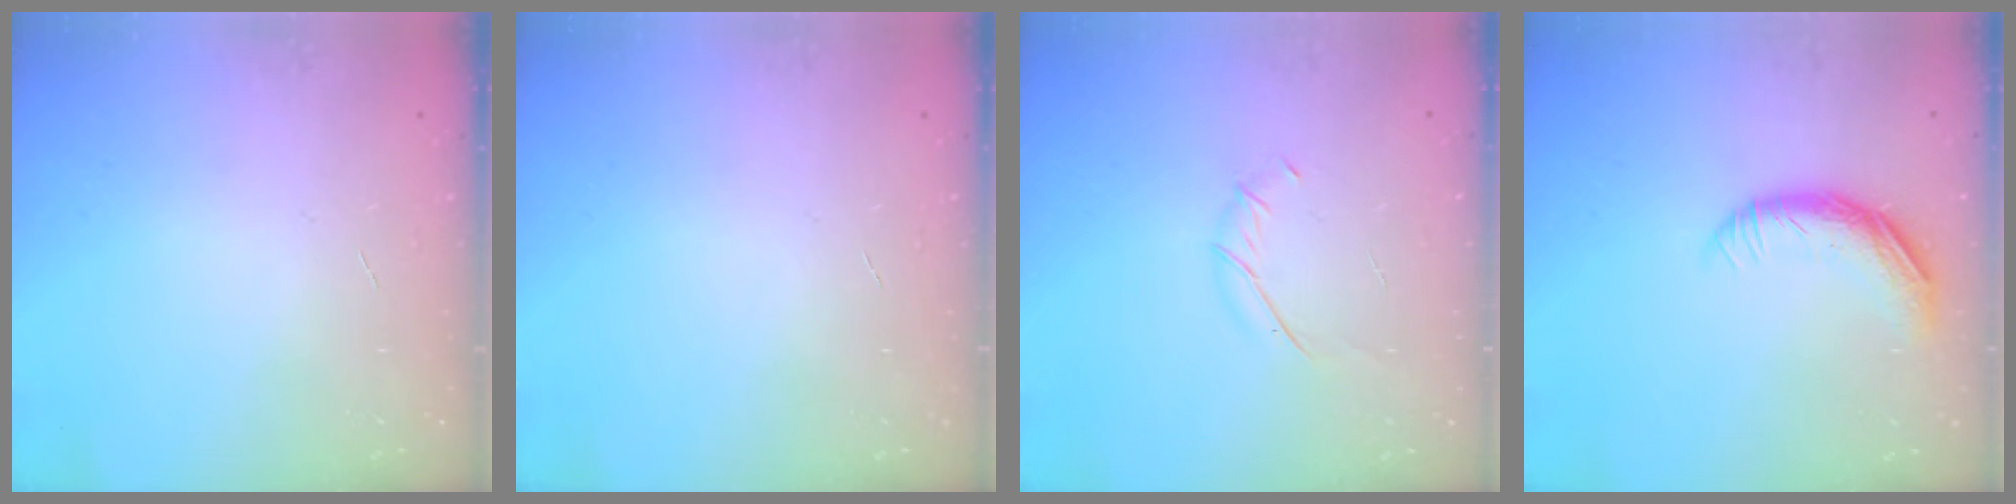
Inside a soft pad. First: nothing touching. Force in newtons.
{"total": 0.0}
{"total": 5.9, "press": 5.7, "slide": 1.4}
{"total": 10.8, "press": 10.5, "slide": 2.3}